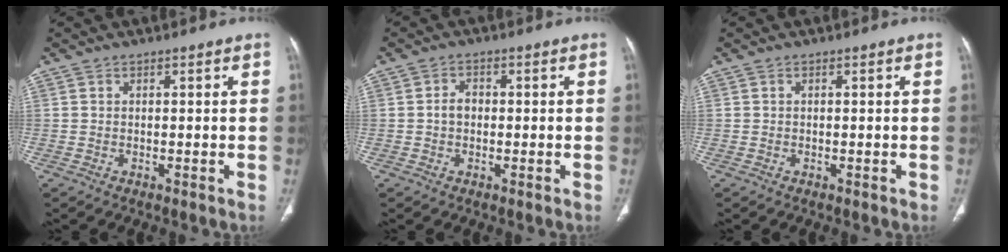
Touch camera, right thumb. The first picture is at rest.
{"total": 2.4, "force": [-0.2, 1.8, 1.6], "torque": [-0.020, 0.009, -0.008]}
{"total": 0.0}